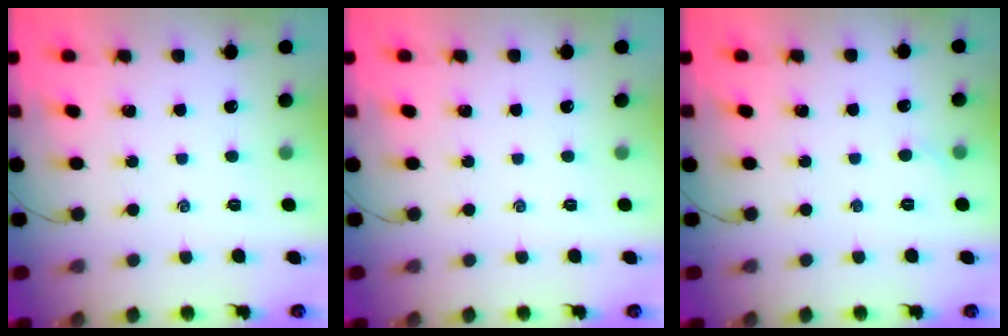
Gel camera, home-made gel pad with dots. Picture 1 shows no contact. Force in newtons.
{"total": 0.0}
{"total": 2.7, "press": 2.5, "slide": 0.9}